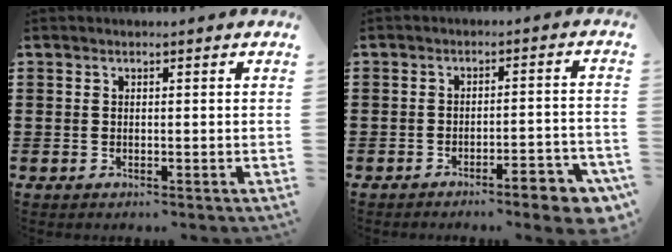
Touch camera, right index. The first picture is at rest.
{"total": 4.9, "force": [-4.0, 0.1, 2.9], "torque": [-0.044, -0.010, -0.071]}